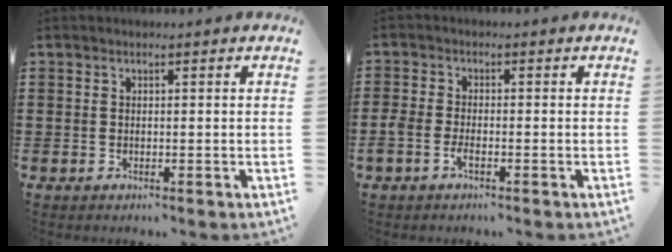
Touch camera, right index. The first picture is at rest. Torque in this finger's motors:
{"motor_torque": [1.11, 1.02, 0.32, 0.03]}